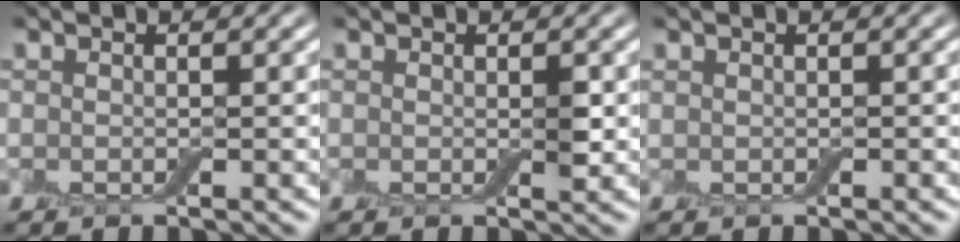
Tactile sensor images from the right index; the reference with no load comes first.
{"total": 1.1, "force": [0.0, 0.6, 0.9], "torque": [-0.014, -0.001, 0.001]}
{"total": 0.0}